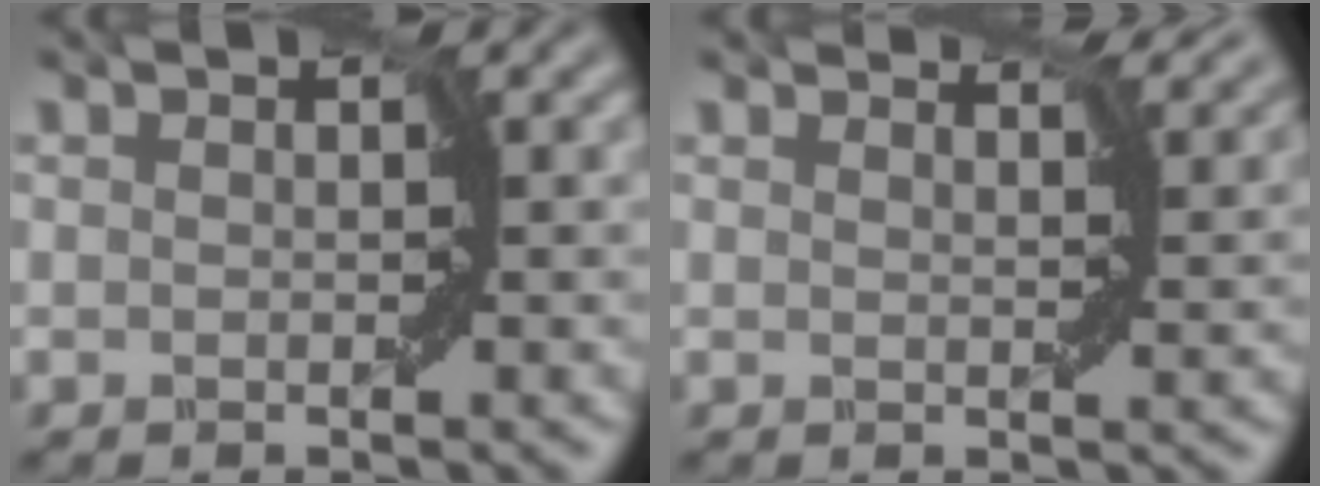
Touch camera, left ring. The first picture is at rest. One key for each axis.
{"total": 2.7, "fx": 2.2, "fy": 0.7, "fz": 1.3, "tx": -0.035, "ty": -0.004, "tz": 0.032}